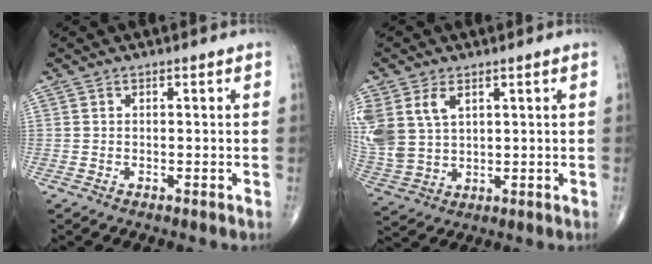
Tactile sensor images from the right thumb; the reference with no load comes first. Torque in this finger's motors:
{"motor_torque": [0.25, 0.32, 0.85, 0.59, 0.11]}